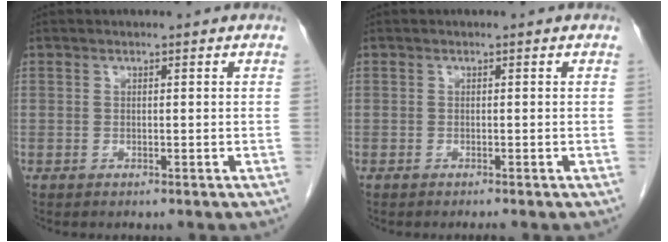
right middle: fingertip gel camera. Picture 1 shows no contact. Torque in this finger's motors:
{"motor_torque": [0.07, -0.05, -0.01, 0.00]}